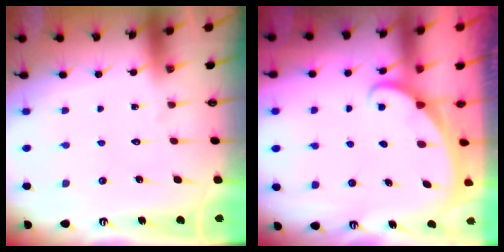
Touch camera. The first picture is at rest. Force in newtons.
{"total": 1.8, "press": 1.8, "slide": 0.1}